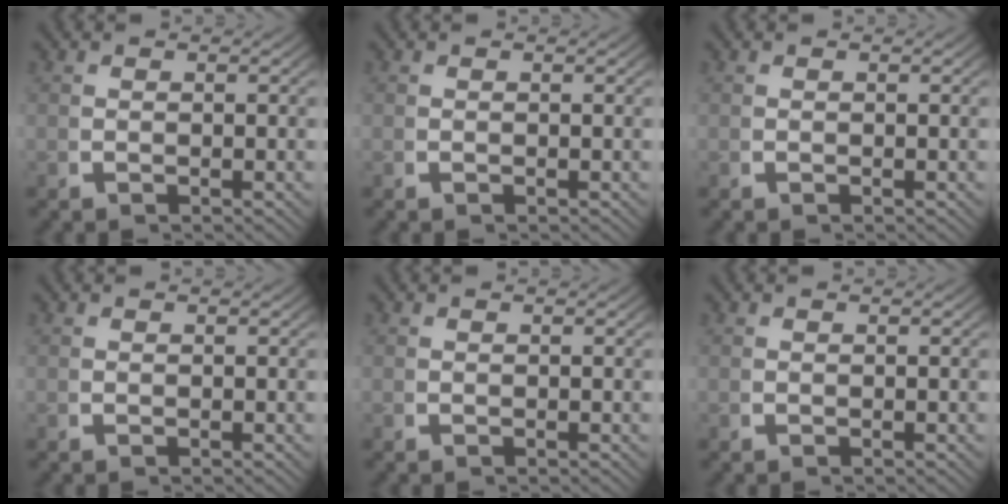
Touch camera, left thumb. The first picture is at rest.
{"total": 0.0}
{"total": 0.0}
{"total": 0.0}
{"total": 0.0}
{"total": 0.0}